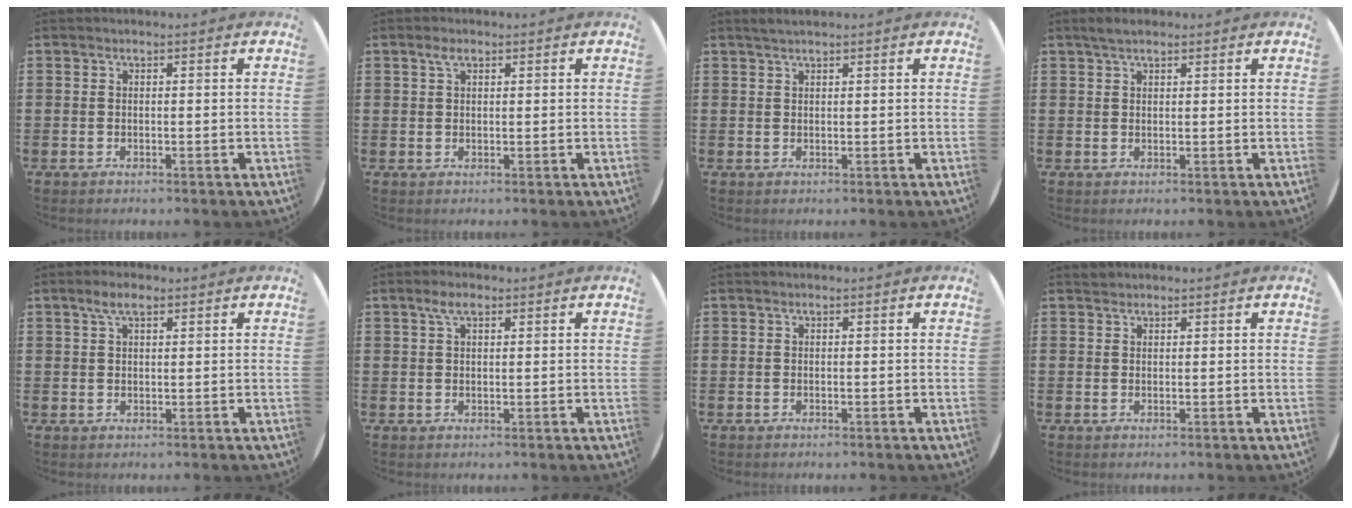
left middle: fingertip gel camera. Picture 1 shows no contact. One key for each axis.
{"total": 1.6, "fx": 1.0, "fy": 0.9, "fz": 1.0, "tx": -0.015, "ty": 0.002, "tz": 0.016}
{"total": 1.1, "fx": 0.9, "fy": 0.0, "fz": 0.5, "tx": -0.010, "ty": 0.002, "tz": 0.017}
{"total": 2.0, "fx": 1.6, "fy": 0.6, "fz": 1.0, "tx": -0.015, "ty": 0.002, "tz": 0.026}
{"total": 3.1, "fx": 2.1, "fy": 1.2, "fz": 2.0, "tx": -0.034, "ty": 0.004, "tz": 0.035}
{"total": 2.7, "fx": 1.7, "fy": 1.1, "fz": 1.8, "tx": -0.031, "ty": 0.004, "tz": 0.028}
{"total": 0.0}
{"total": 0.7, "fx": 0.7, "fy": 0.1, "fz": -0.1, "tx": 0.002, "ty": 0.003, "tz": 0.014}